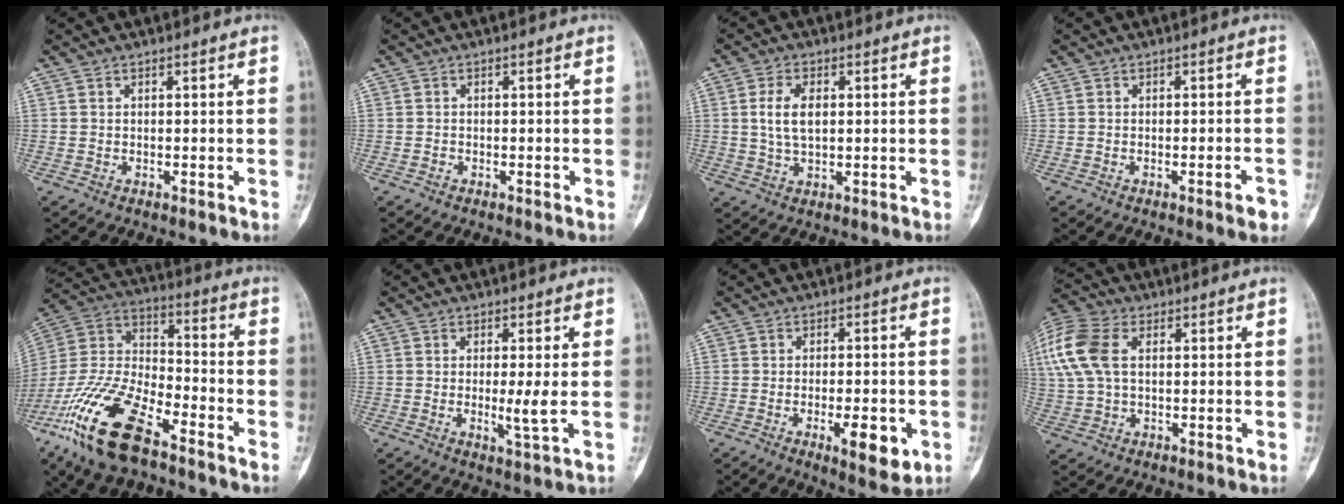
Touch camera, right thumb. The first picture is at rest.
{"total": 0.6, "force": [-0.3, 0.4, 0.2], "torque": [-0.004, 0.002, -0.008]}
{"total": 5.9, "force": [0.9, 3.3, 4.9], "torque": [-0.091, -0.002, 0.018]}
{"total": 2.3, "force": [-1.3, 0.3, 1.9], "torque": [-0.024, 0.005, -0.016]}
{"total": 20.7, "force": [-12.7, 7.9, 14.4], "torque": [-0.316, 0.040, -0.245]}
{"total": 3.7, "force": [0.0, 0.0, 3.7], "torque": [-0.076, -0.013, -0.001]}
{"total": 8.1, "force": [-2.8, 2.8, 7.0], "torque": [-0.094, -0.001, -0.033]}
{"total": 16.4, "force": [4.5, 10.5, 11.7], "torque": [-0.303, 0.026, 0.083]}